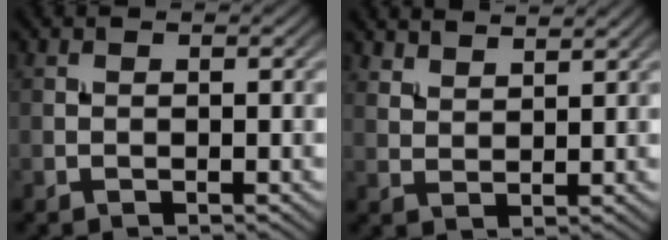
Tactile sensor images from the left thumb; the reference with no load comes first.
{"total": 4.1, "force": [3.7, 1.1, 1.6], "torque": [-0.031, -0.012, 0.082]}